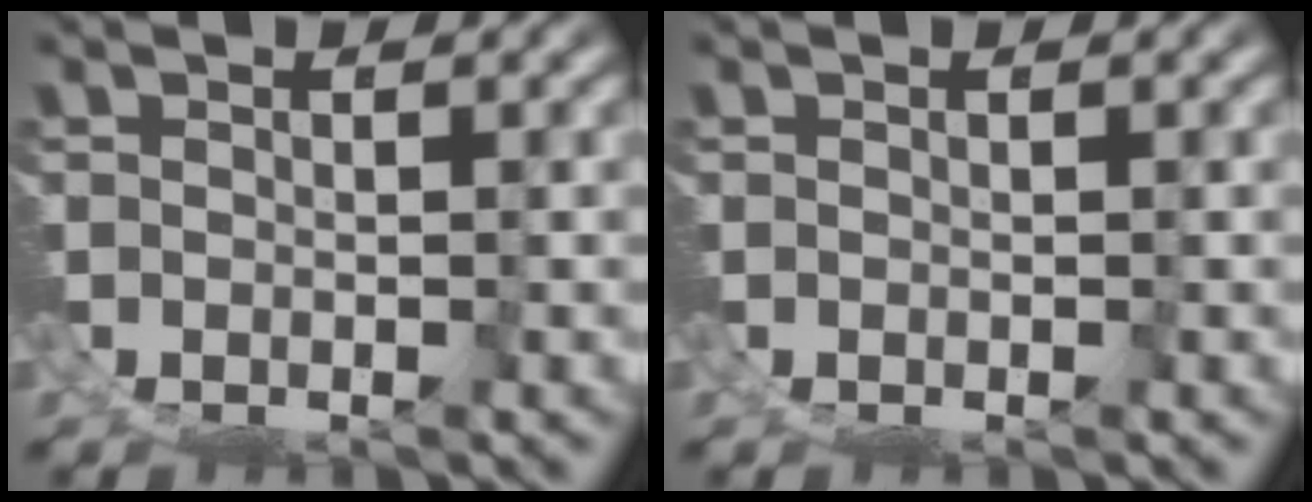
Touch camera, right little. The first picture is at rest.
{"total": 0.0}